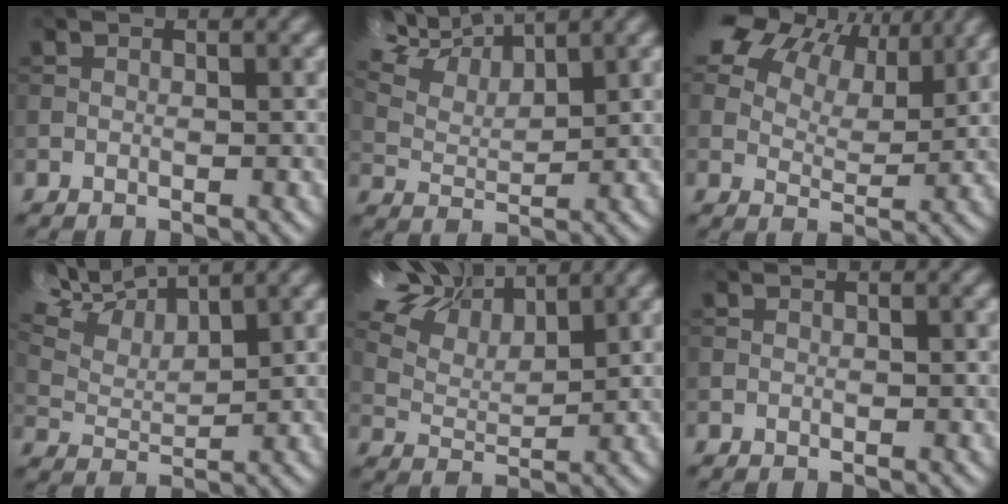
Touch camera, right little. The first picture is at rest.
{"total": 7.4, "force": [6.3, 1.9, 3.5], "torque": [-0.113, 0.019, 0.122]}
{"total": 9.2, "force": [6.3, 5.0, 4.4], "torque": [-0.119, 0.009, 0.123]}
{"total": 8.3, "force": [7.0, 2.1, 4.1], "torque": [-0.127, 0.017, 0.133]}
{"total": 7.3, "force": [6.5, 1.6, 3.0], "torque": [-0.096, 0.007, 0.127]}
{"total": 0.0}